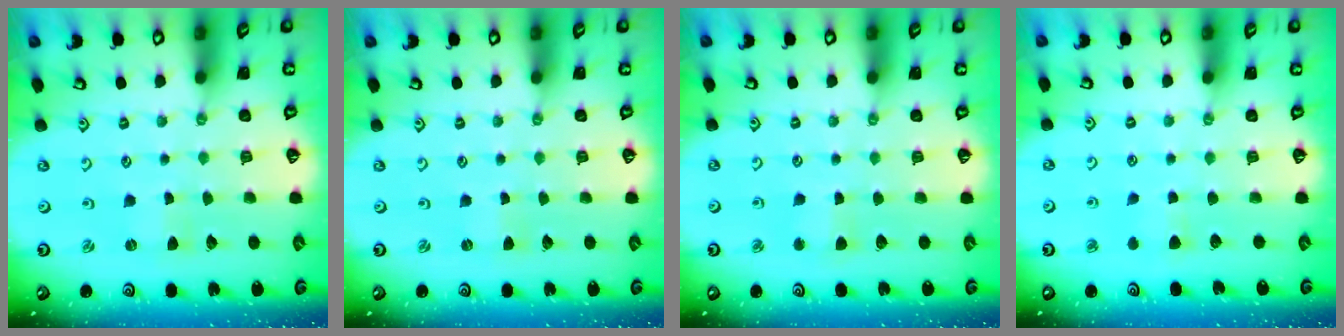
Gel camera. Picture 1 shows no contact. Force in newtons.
{"total": 0.0}
{"total": 3.9, "press": 3.8, "slide": 0.4}
{"total": 4.0, "press": 3.9, "slide": 0.4}